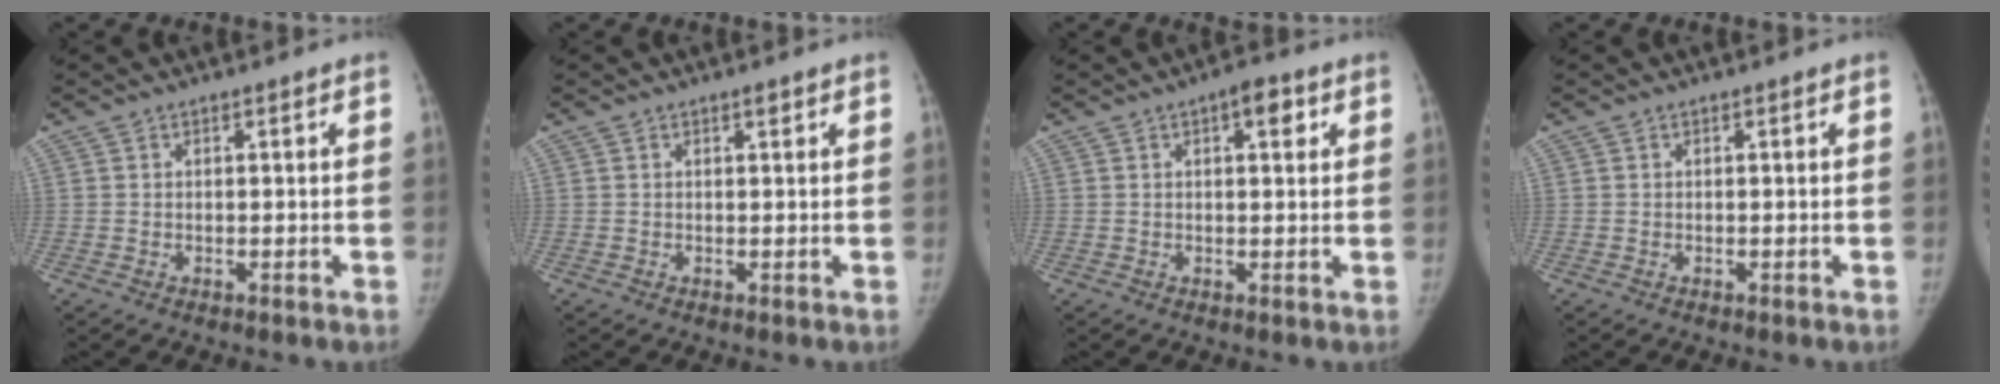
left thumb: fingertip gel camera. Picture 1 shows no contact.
{"total": 0.9, "force": [0.6, 0.2, 0.7], "torque": [-0.009, -0.002, 0.009]}
{"total": 4.2, "force": [1.8, 1.7, 3.4], "torque": [-0.036, -0.001, 0.019]}
{"total": 0.0}